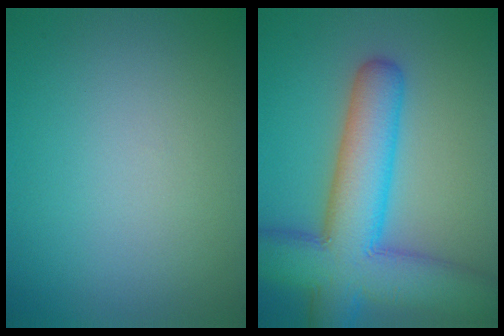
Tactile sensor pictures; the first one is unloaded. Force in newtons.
{"total": 11.0, "press": 11.0, "slide": 0.6}